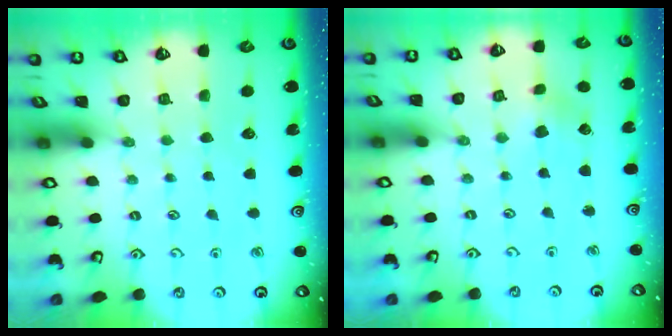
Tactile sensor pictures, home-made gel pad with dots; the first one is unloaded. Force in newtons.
{"total": 2.7, "press": 2.6, "slide": 0.4}